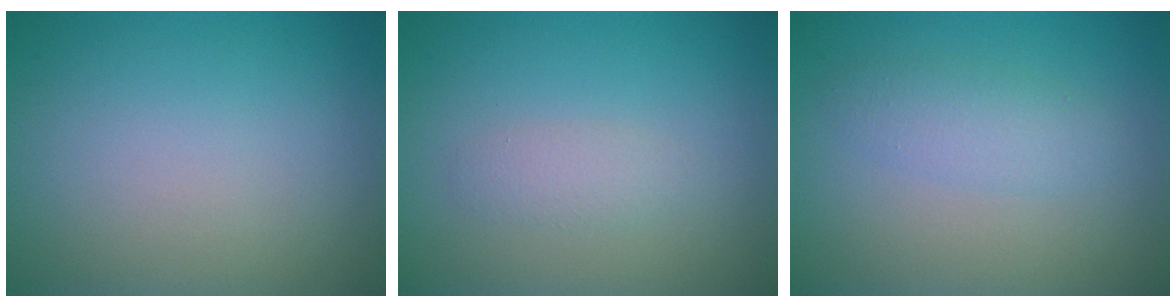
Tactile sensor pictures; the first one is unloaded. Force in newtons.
{"total": 1.4, "press": 1.4, "slide": 0.1}
{"total": 2.2, "press": 2.2, "slide": 0.1}